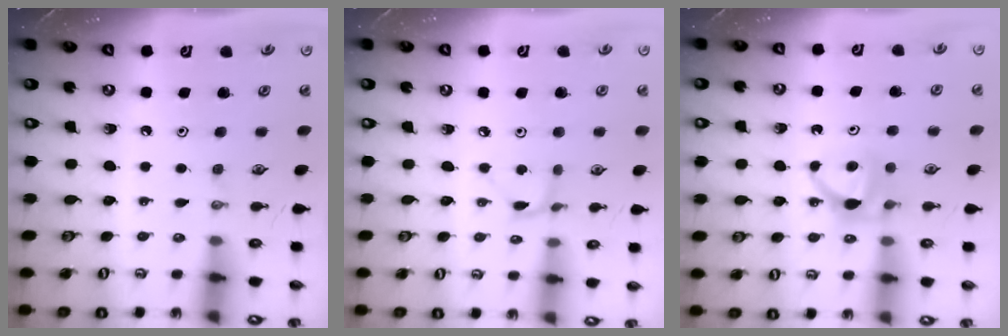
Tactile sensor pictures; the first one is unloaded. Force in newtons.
{"total": 2.6, "press": 2.6, "slide": 0.1}
{"total": 5.3, "press": 5.2, "slide": 0.8}